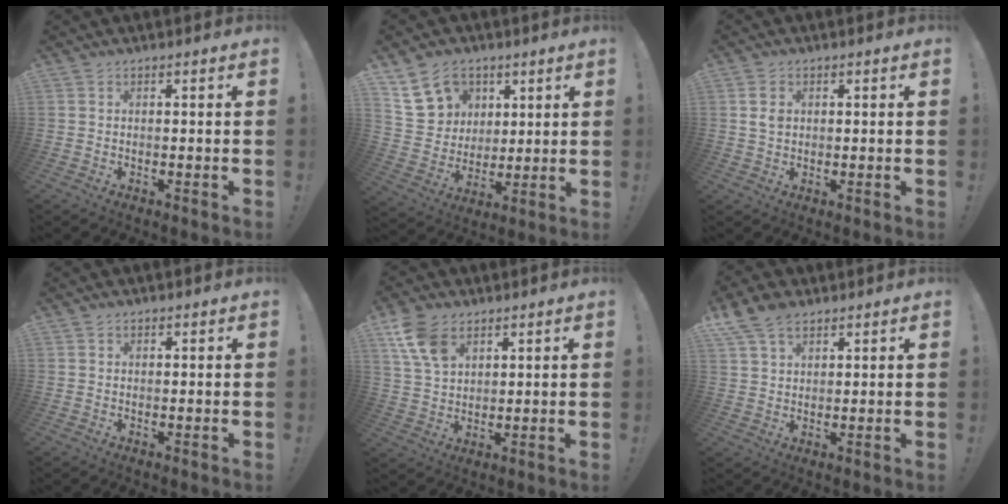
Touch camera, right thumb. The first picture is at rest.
{"total": 15.2, "force": [8.1, 11.9, 5.0], "torque": [-0.082, -0.037, 0.168]}
{"total": 3.6, "force": [0.9, 2.8, 2.1], "torque": [-0.029, 0.001, 0.016]}
{"total": 0.6, "force": [0.5, 0.4, 0.1], "torque": [0.005, -0.004, 0.009]}
{"total": 10.5, "force": [5.9, 6.5, 5.7], "torque": [-0.109, -0.021, 0.116]}
{"total": 8.5, "force": [5.6, 5.0, 4.0], "torque": [-0.064, -0.020, 0.110]}